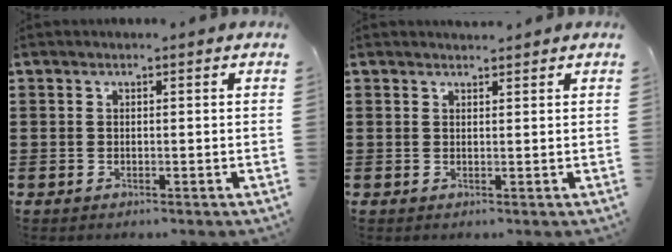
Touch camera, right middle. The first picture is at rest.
{"total": 1.2, "force": [1.2, 0.2, 0.0], "torque": [0.005, -0.004, 0.022]}